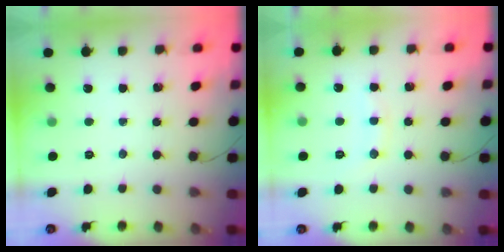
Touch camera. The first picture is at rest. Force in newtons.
{"total": 7.3, "press": 7.2, "slide": 1.2}